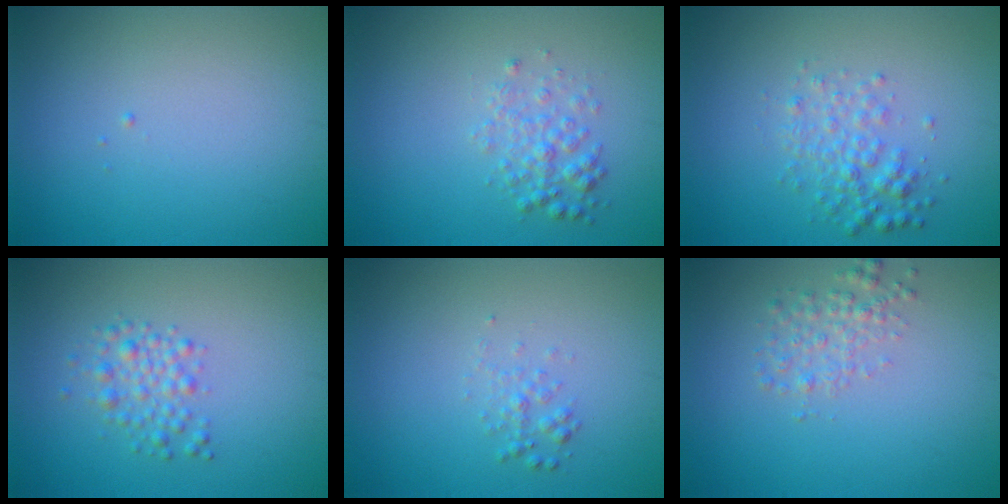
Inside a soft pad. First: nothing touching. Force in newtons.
{"total": 1.9, "press": 1.9, "slide": 0.0}
{"total": 2.5, "press": 2.5, "slide": 0.0}
{"total": 2.2, "press": 2.2, "slide": 0.1}
{"total": 1.0, "press": 1.0, "slide": 0.0}
{"total": 2.0, "press": 2.0, "slide": 0.1}